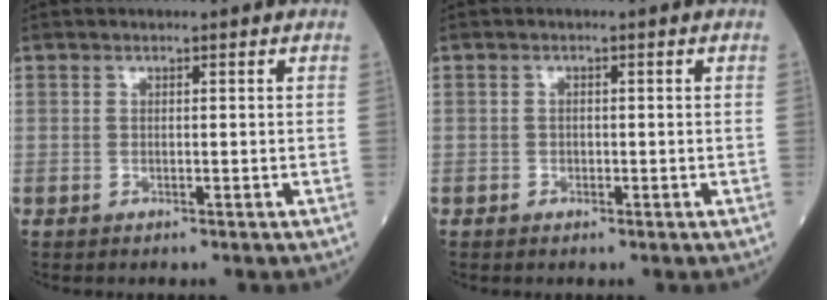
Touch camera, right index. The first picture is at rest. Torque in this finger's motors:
{"motor_torque": [-0.39, -0.15, -0.24, -0.07]}